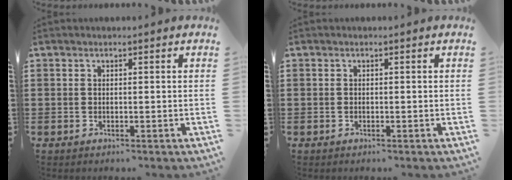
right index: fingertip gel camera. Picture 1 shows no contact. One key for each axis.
{"total": 0.0}